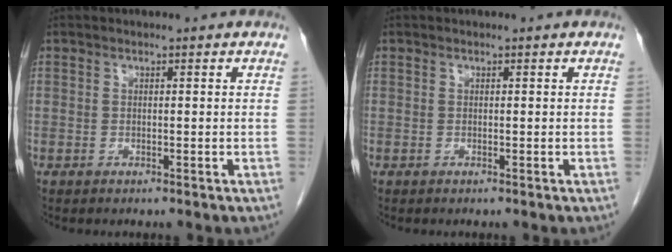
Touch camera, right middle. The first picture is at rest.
{"total": 0.0}